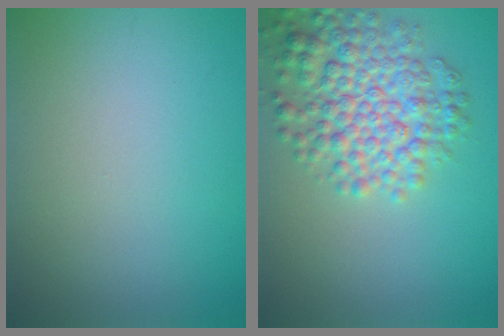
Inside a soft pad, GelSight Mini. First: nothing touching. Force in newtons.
{"total": 6.4, "press": 6.4, "slide": 0.2}